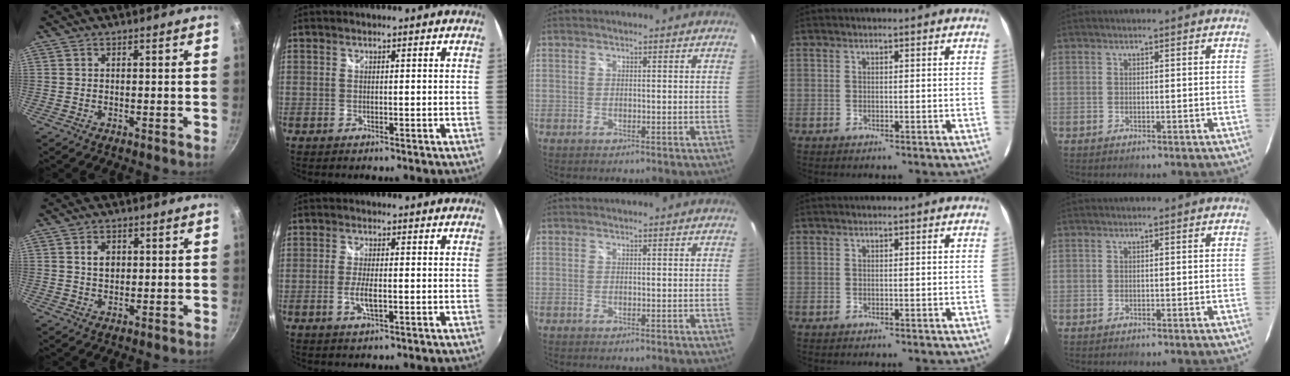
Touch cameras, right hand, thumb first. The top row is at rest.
{"thumb": {"total": 3.1, "force": [0.7, 2.3, 2.0], "torque": [-0.023, -0.001, 0.014]}, "index": {"total": 3.9, "force": [-1.1, 1.0, 3.6], "torque": [-0.075, -0.006, -0.021]}}